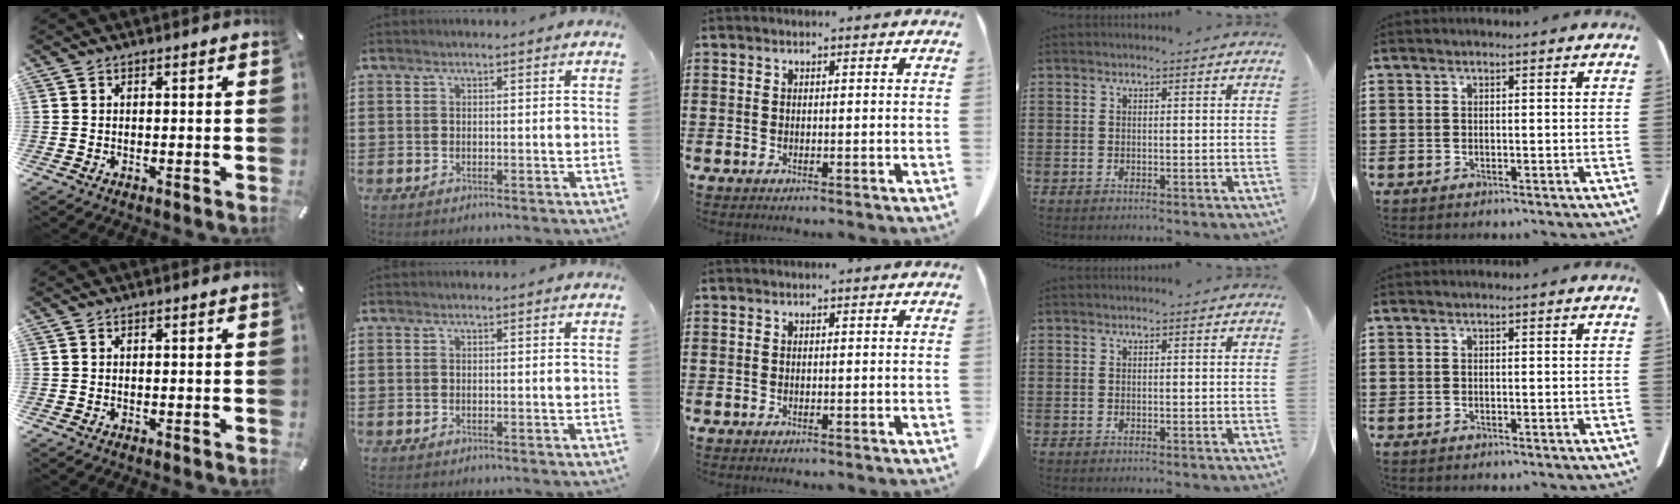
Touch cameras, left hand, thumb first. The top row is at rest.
{}